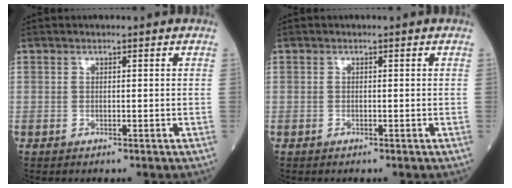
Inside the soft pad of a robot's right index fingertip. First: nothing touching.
{"total": 0.0}